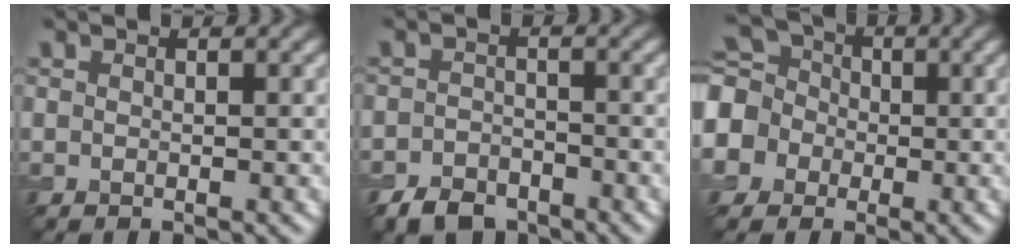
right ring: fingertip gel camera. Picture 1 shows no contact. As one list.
[{"total": 3.1, "force": [-2.3, 1.8, 0.9], "torque": [-0.012, 0.001, -0.051]}, {"total": 8.5, "force": [-1.0, 7.8, 3.3], "torque": [-0.097, 0.017, -0.057]}]